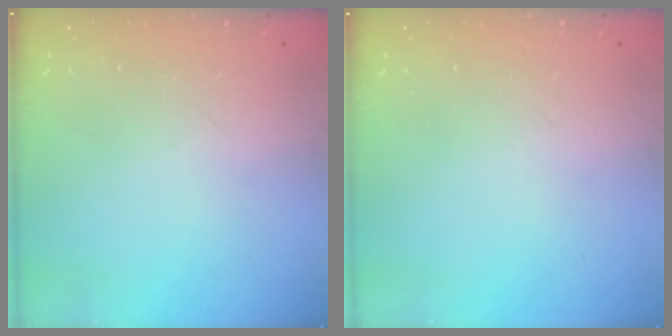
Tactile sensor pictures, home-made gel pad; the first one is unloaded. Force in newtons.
{"total": 0.0}